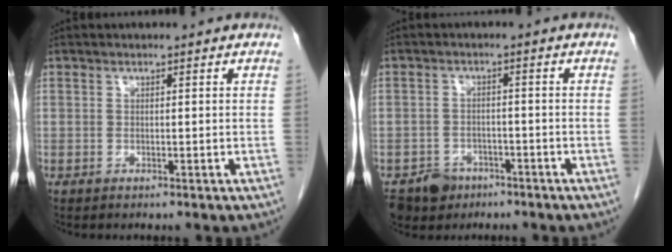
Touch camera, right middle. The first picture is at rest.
{"total": 5.1, "force": [-3.5, 3.6, 0.8], "torque": [-0.012, 0.004, -0.054]}